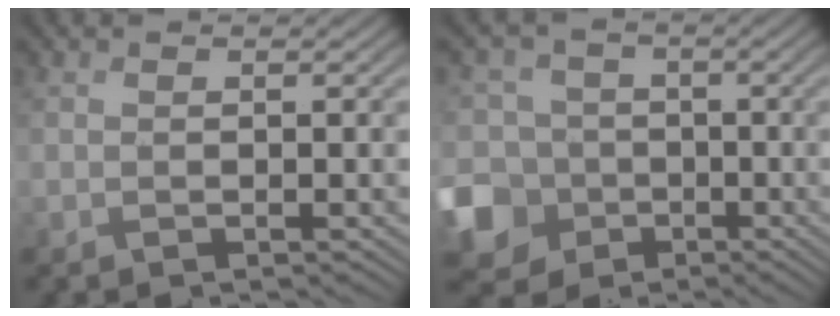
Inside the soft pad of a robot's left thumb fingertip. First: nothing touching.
{"total": 12.3, "force": [-4.1, 10.6, 4.6], "torque": [-0.153, -0.020, -0.099]}